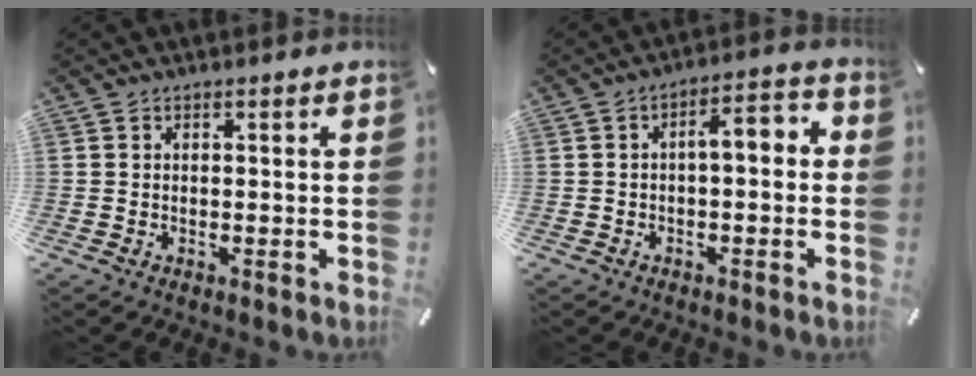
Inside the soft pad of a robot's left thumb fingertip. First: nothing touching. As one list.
[{"total": 6.0, "force": [-0.4, 2.7, 5.3], "torque": [-0.082, 0.015, -0.014]}]